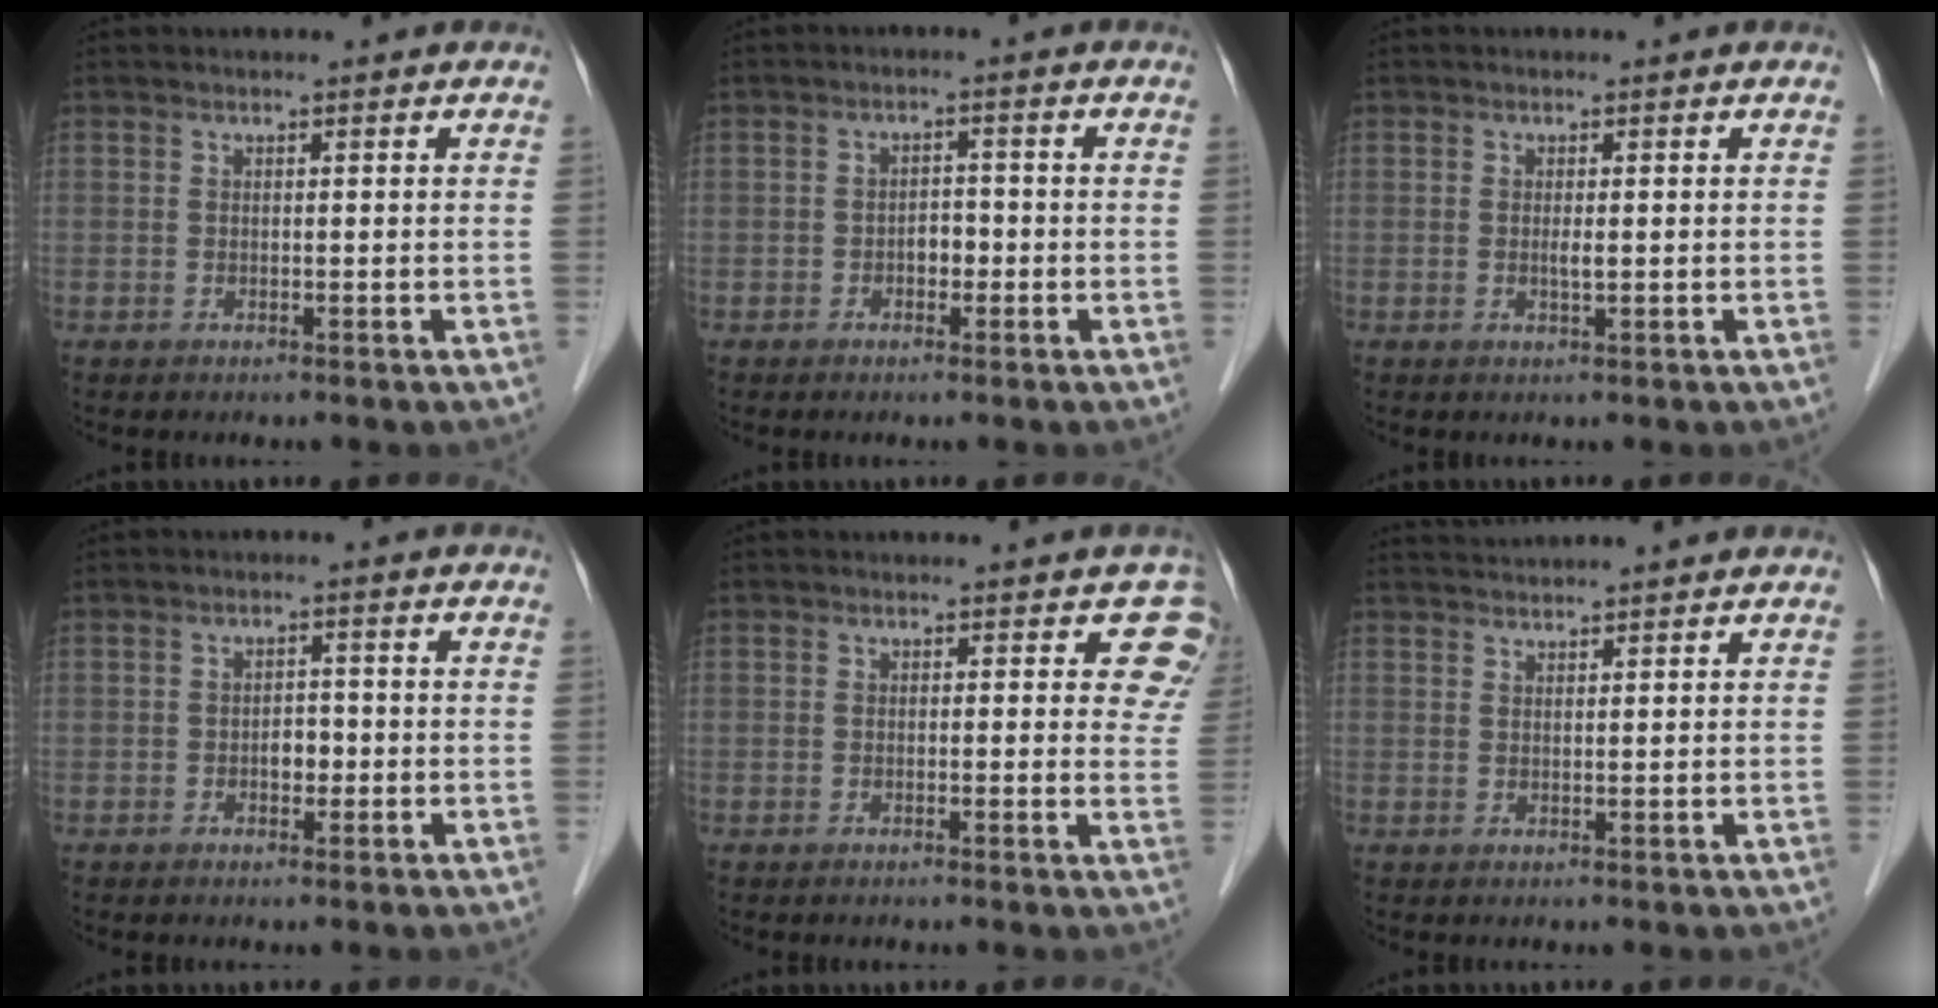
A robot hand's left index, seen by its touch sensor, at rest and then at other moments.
{"total": 2.3, "force": [-1.0, 1.4, 1.5], "torque": [-0.017, 0.005, -0.016]}
{"total": 1.1, "force": [-0.2, 0.2, 1.0], "torque": [-0.020, -0.006, -0.002]}
{"total": 2.3, "force": [-0.9, 1.4, 1.6], "torque": [-0.021, 0.004, -0.012]}
{"total": 4.7, "force": [3.3, 2.9, 1.5], "torque": [0.017, -0.017, 0.010]}
{"total": 5.2, "force": [5.0, -0.2, 1.4], "torque": [-0.023, 0.031, 0.076]}